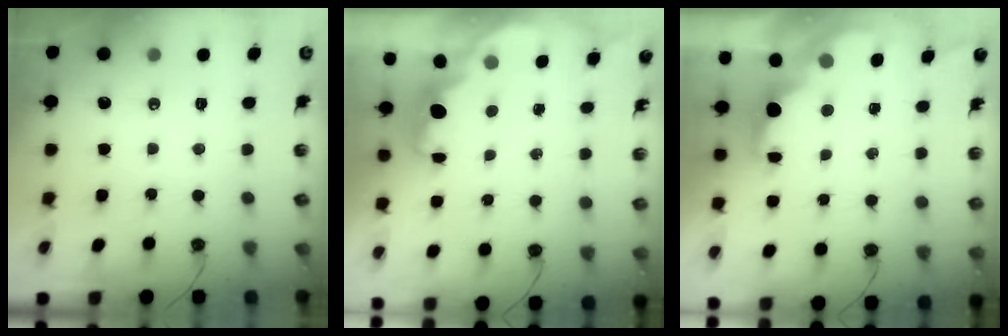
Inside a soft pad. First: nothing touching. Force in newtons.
{"total": 1.8, "press": 1.7, "slide": 0.7}
{"total": 2.0, "press": 1.8, "slide": 0.8}